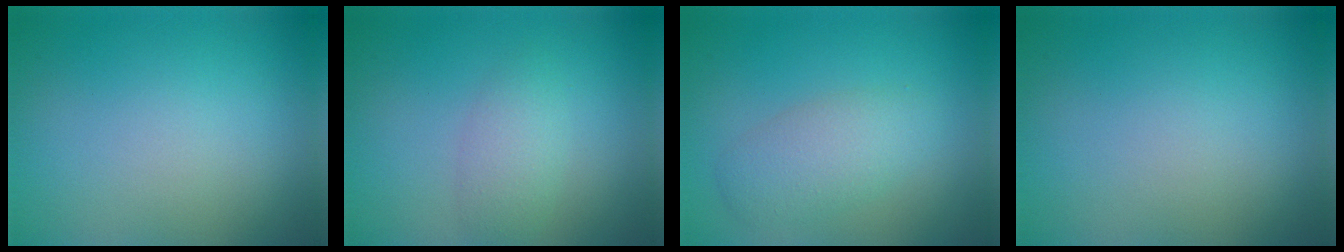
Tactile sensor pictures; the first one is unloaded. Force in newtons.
{"total": 2.1, "press": 2.1, "slide": 0.1}
{"total": 3.0, "press": 3.0, "slide": 0.1}
{"total": 0.0}